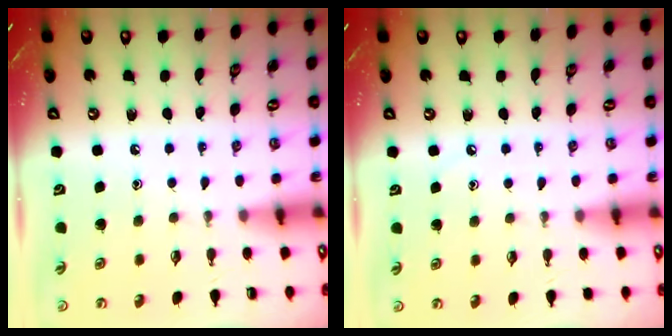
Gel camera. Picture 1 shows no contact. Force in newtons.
{"total": 2.3, "press": 2.2, "slide": 0.4}